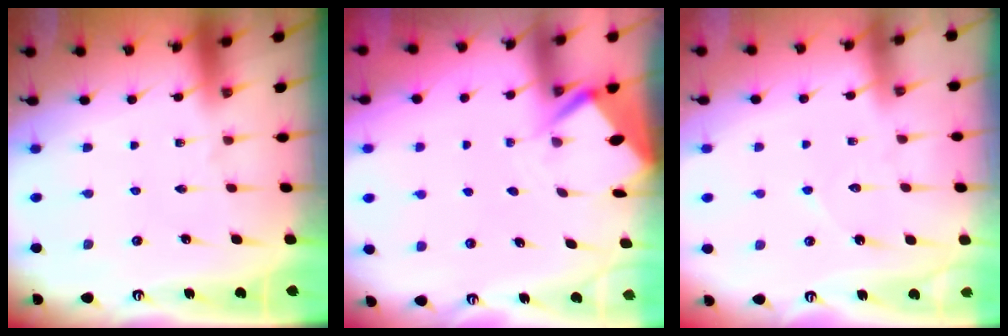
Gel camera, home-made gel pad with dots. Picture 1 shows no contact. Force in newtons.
{"total": 3.5, "press": 3.5, "slide": 0.3}
{"total": 5.1, "press": 5.1, "slide": 0.5}